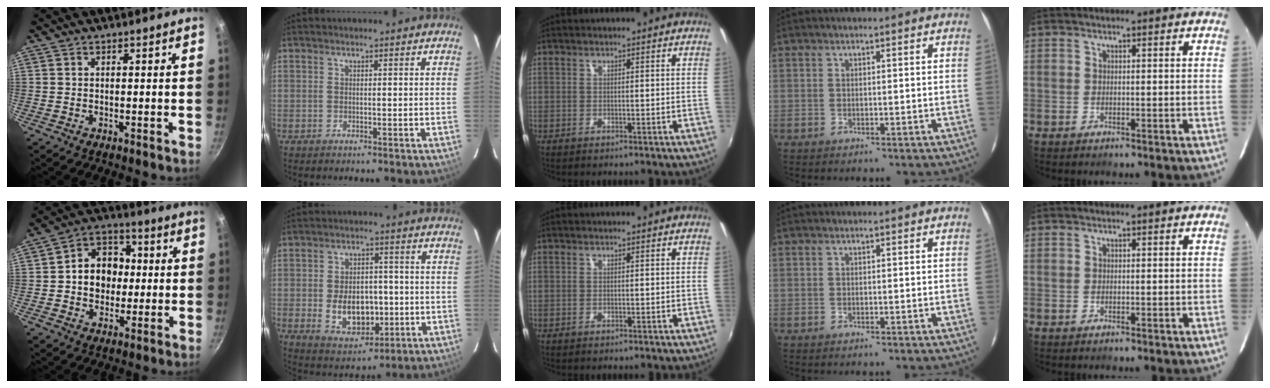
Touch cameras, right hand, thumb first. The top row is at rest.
{"thumb": {"total": 11.2, "force": [0.2, 9.1, 6.6], "torque": [-0.059, 0.019, -0.009]}, "index": {"total": 10.7, "force": [-1.8, 7.2, 7.7], "torque": [-0.153, -0.001, -0.011]}}